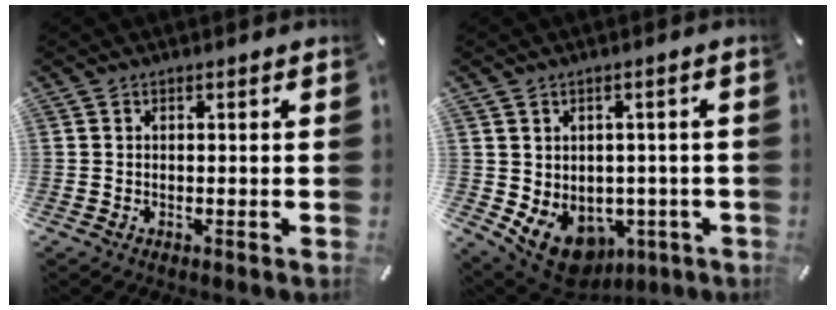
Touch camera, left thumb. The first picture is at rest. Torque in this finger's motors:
{"motor_torque": [1.00, 1.52, 0.25, 0.35, 0.19]}